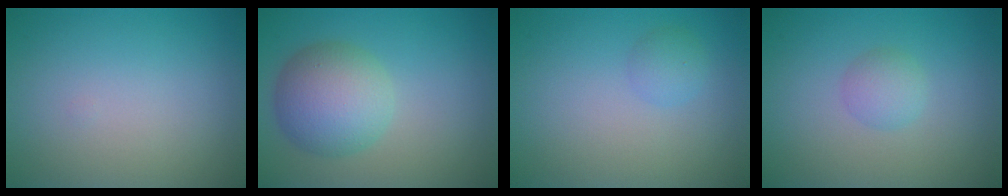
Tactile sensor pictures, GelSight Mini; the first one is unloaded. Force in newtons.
{"total": 5.9, "press": 5.9, "slide": 0.2}
{"total": 1.4, "press": 1.3, "slide": 0.2}
{"total": 1.7, "press": 1.7, "slide": 0.0}